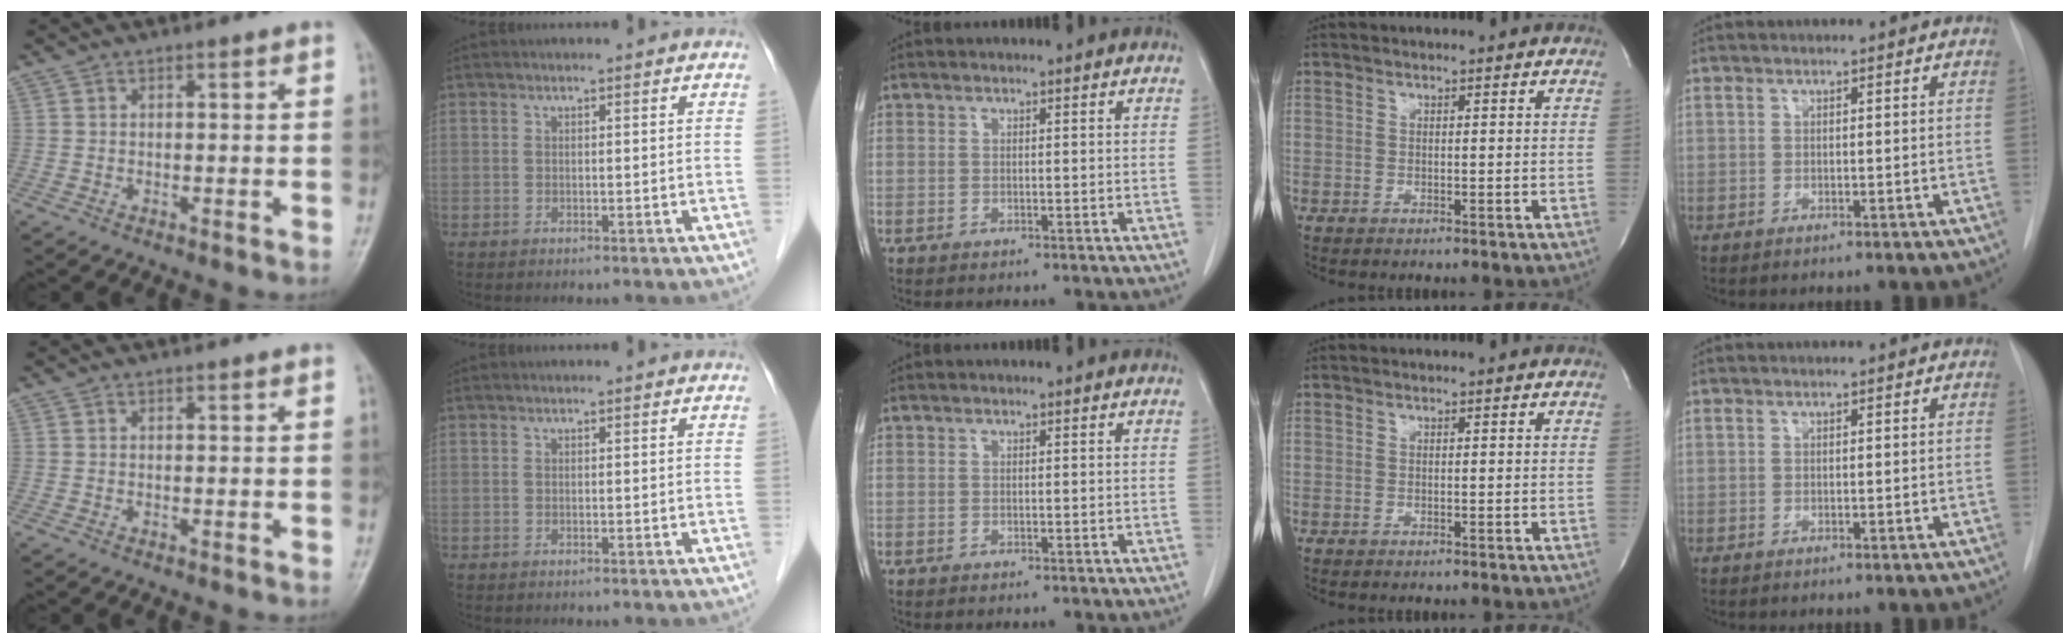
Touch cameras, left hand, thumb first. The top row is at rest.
{}